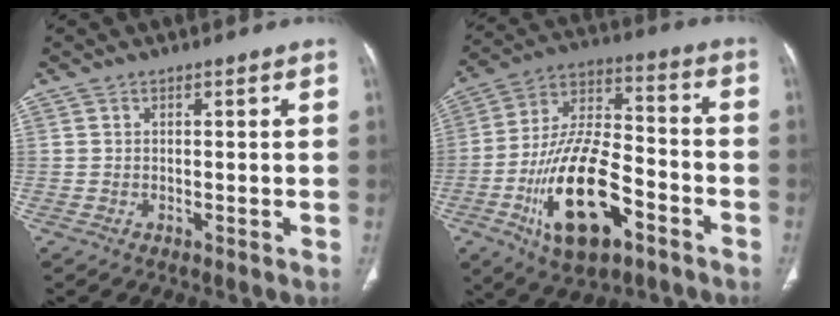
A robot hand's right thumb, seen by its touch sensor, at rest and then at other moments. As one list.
[{"total": 20.6, "force": [-8.6, 9.5, 16.1], "torque": [-0.285, 0.049, -0.145]}]